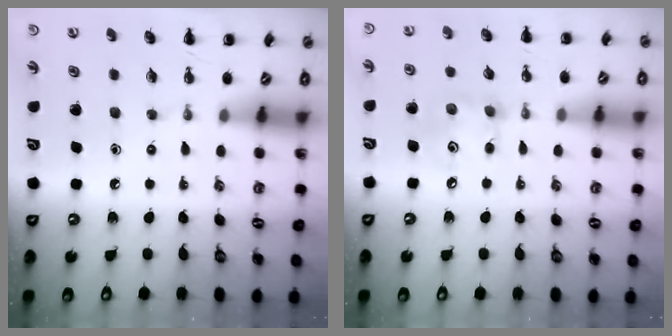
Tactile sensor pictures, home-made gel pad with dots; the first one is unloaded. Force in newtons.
{"total": 5.3, "press": 5.2, "slide": 0.8}